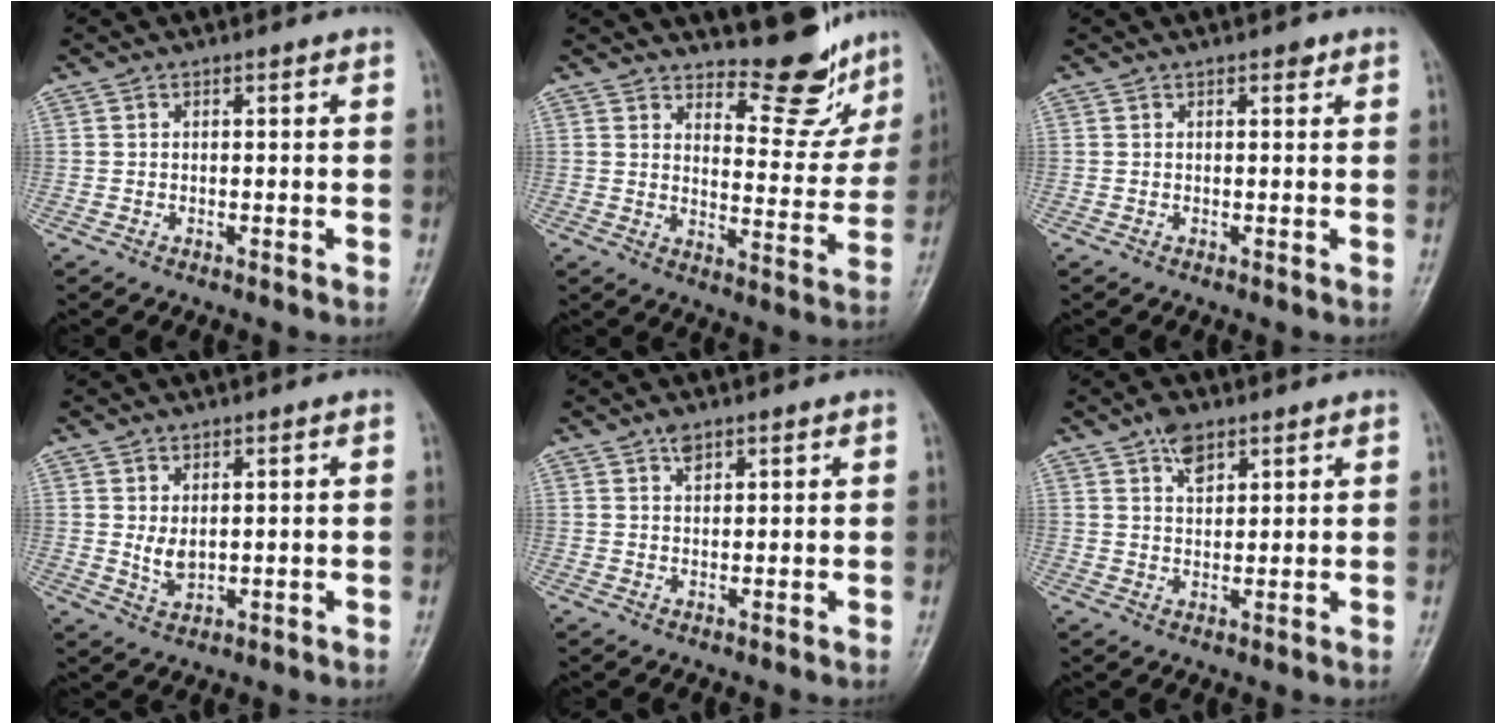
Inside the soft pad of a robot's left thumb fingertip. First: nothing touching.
{"total": 11.4, "force": [10.2, 3.8, 3.5], "torque": [-0.016, -0.094, 0.136]}
{"total": 0.9, "force": [0.6, 0.5, 0.5], "torque": [0.001, -0.002, 0.004]}
{"total": 3.7, "force": [0.8, 2.2, 2.8], "torque": [-0.043, -0.012, 0.020]}
{"total": 2.2, "force": [1.5, 1.1, 1.1], "torque": [-0.011, -0.004, 0.024]}
{"total": 4.7, "force": [2.9, 2.6, 2.6], "torque": [-0.029, -0.012, 0.050]}